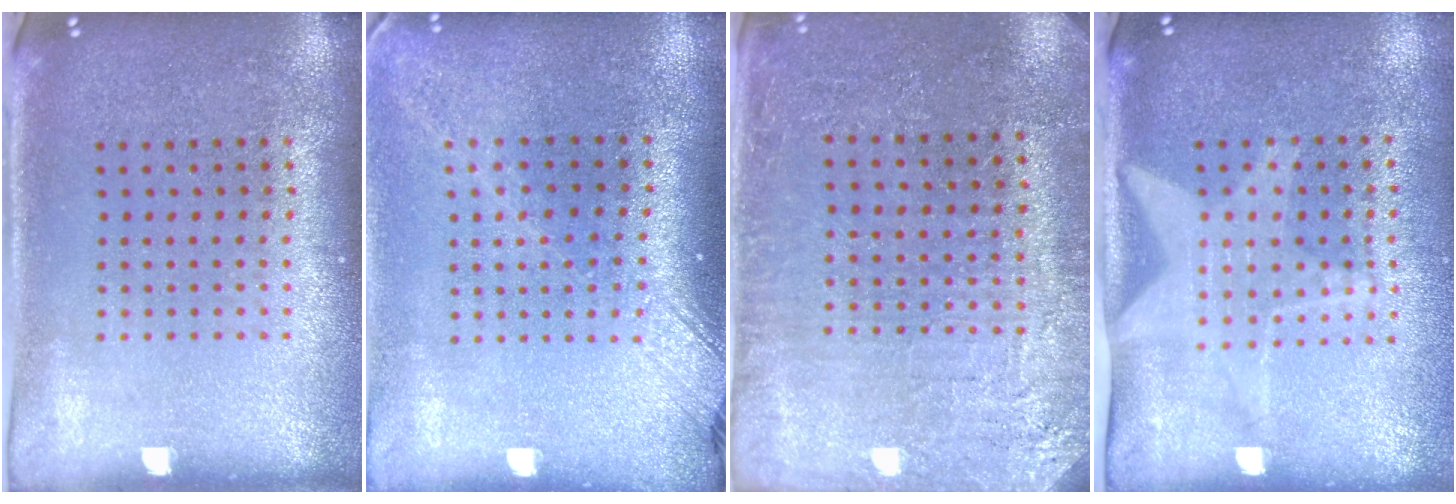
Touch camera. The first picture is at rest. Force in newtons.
{"total": 2.1, "press": 1.6, "slide": 1.4}
{"total": 3.0, "press": 3.0, "slide": 0.3}
{"total": 1.8, "press": 1.5, "slide": 1.1}